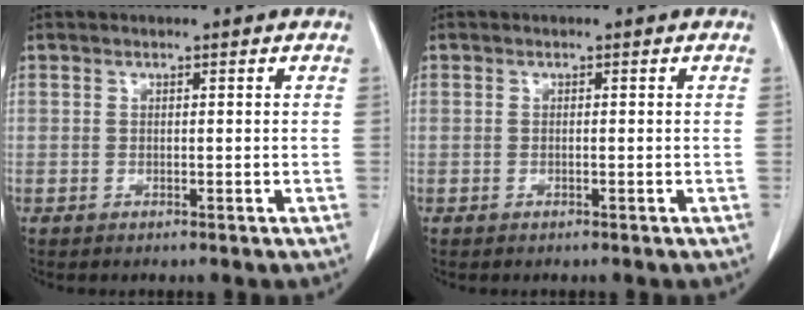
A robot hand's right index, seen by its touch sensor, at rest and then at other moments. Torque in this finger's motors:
{"motor_torque": [-0.05, 0.01, -0.01, 0.01]}